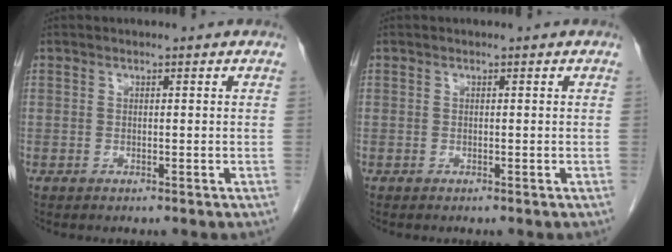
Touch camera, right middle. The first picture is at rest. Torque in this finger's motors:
{"motor_torque": [-0.01, -0.12, 0.05, 0.01]}